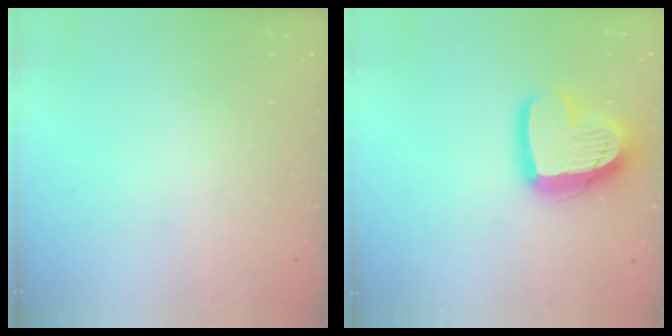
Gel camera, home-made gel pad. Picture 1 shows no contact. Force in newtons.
{"total": 17.7, "press": 17.6, "slide": 1.6}